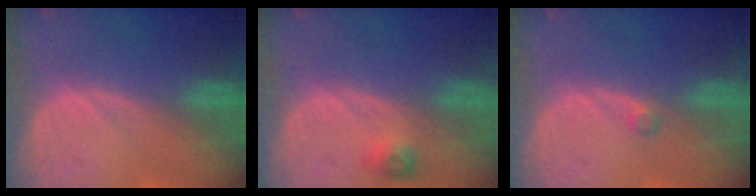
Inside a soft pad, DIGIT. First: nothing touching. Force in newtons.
{"total": 2.3, "press": 2.2, "slide": 0.7}
{"total": 0.9, "press": 0.9, "slide": 0.2}